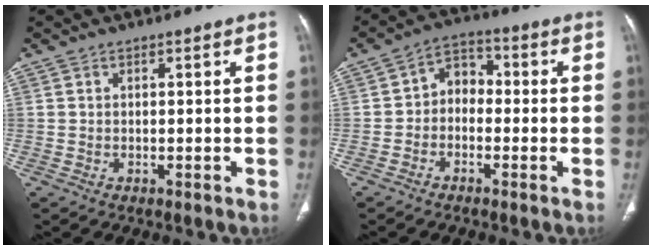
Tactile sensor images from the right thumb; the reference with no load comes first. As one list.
[{"total": 5.5, "force": [-1.0, 4.3, 3.4], "torque": [-0.029, 0.026, -0.035]}]